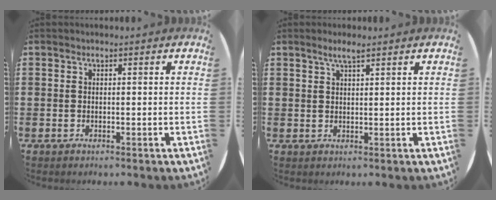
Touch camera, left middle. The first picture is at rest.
{"total": 2.4, "force": [1.8, 0.3, 1.6], "torque": [-0.034, 0.003, 0.033]}